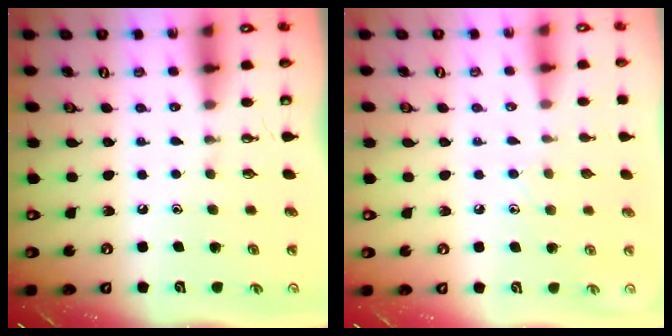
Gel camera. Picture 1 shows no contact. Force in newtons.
{"total": 7.3, "press": 7.2, "slide": 0.7}